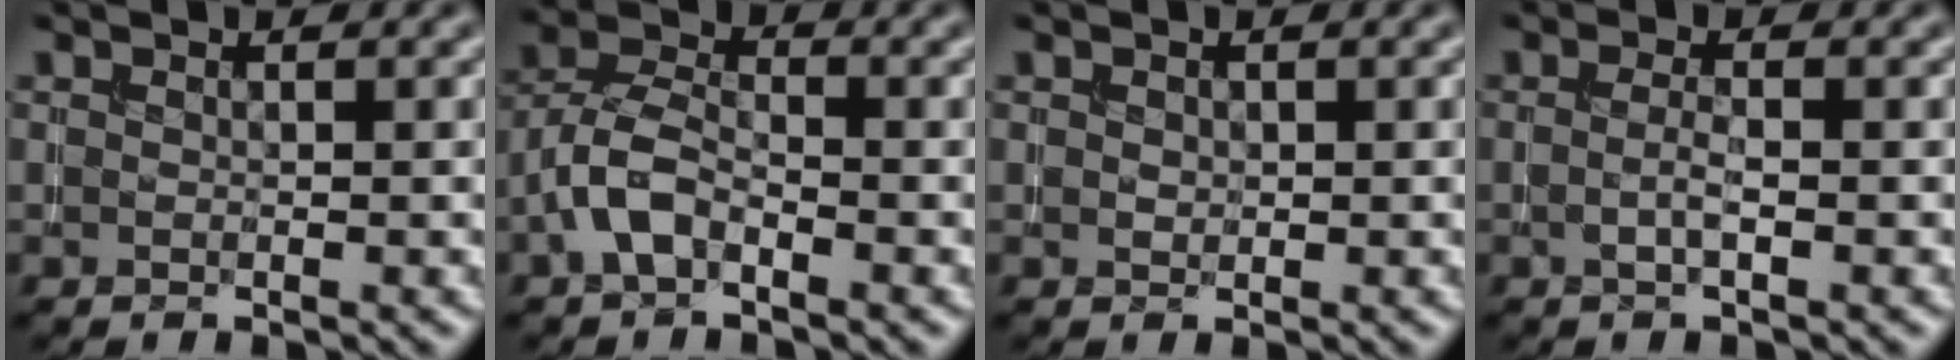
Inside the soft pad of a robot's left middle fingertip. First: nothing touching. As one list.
[{"total": 3.9, "force": [-1.8, 2.0, 2.8], "torque": [-0.061, 0.011, -0.047]}, {"total": 0.8, "force": [0.2, 0.6, 0.4], "torque": [-0.009, -0.002, 0.004]}, {"total": 1.5, "force": [-0.3, 0.3, 1.5], "torque": [-0.030, -0.001, -0.007]}]